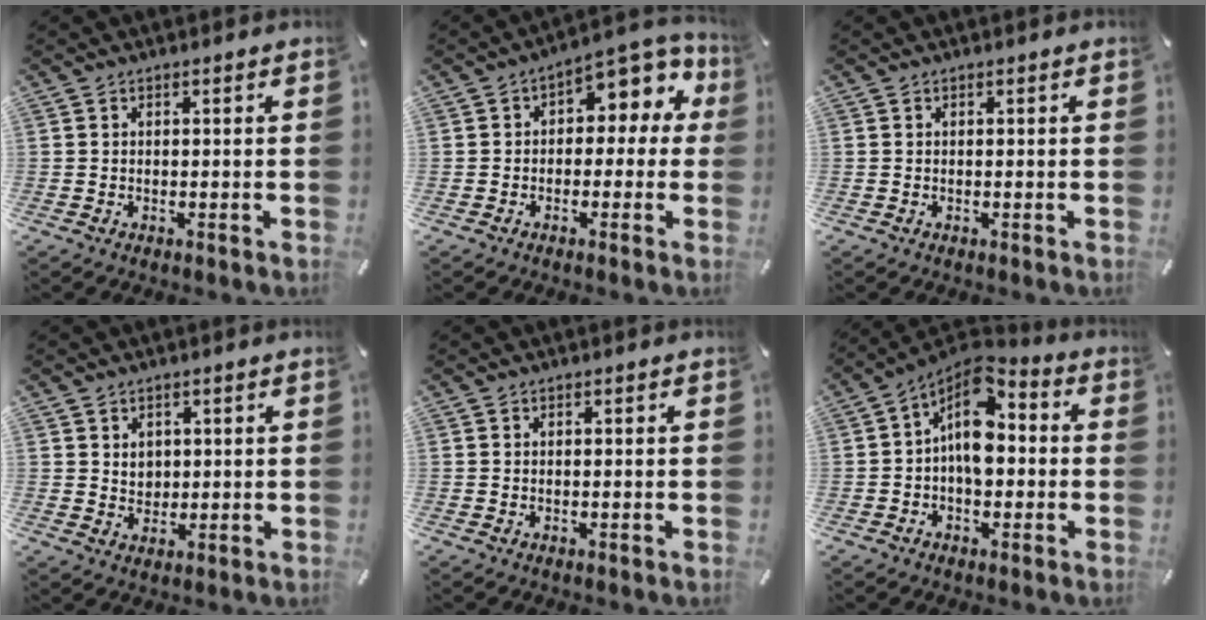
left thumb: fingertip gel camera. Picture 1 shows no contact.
{"total": 7.2, "force": [2.5, 4.6, 4.9], "torque": [-0.062, -0.022, 0.038]}
{"total": 0.0}
{"total": 3.5, "force": [1.3, 3.2, 0.5], "torque": [0.005, -0.005, 0.020]}
{"total": 0.0}
{"total": 11.7, "force": [1.3, 7.7, 8.7], "torque": [-0.157, -0.019, 0.021]}